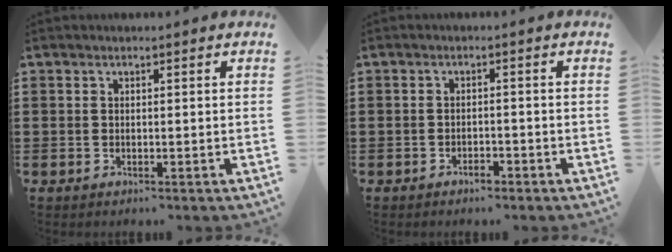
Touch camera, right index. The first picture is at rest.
{"total": 1.6, "force": [-1.5, 0.4, 0.5], "torque": [-0.015, -0.003, -0.029]}